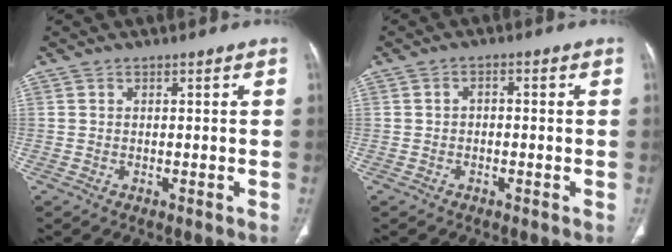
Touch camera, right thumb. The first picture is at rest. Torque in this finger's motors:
{"motor_torque": [-0.12, -0.50, -0.14, -0.21, 0.05]}